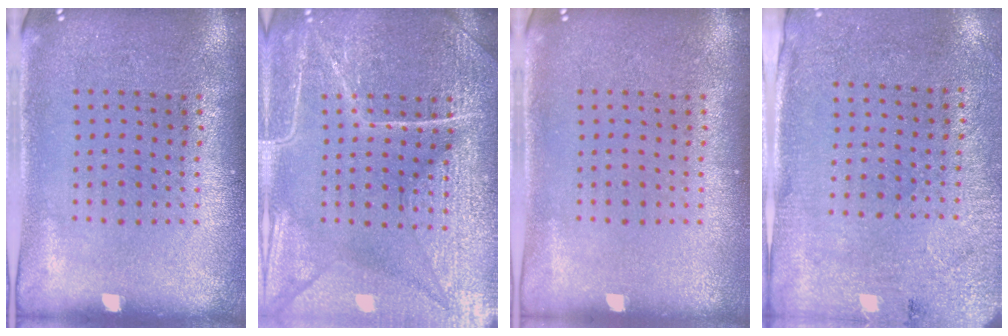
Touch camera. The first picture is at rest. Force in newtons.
{"total": 7.2, "press": 7.1, "slide": 0.8}
{"total": 0.0}
{"total": 2.7, "press": 2.2, "slide": 1.5}